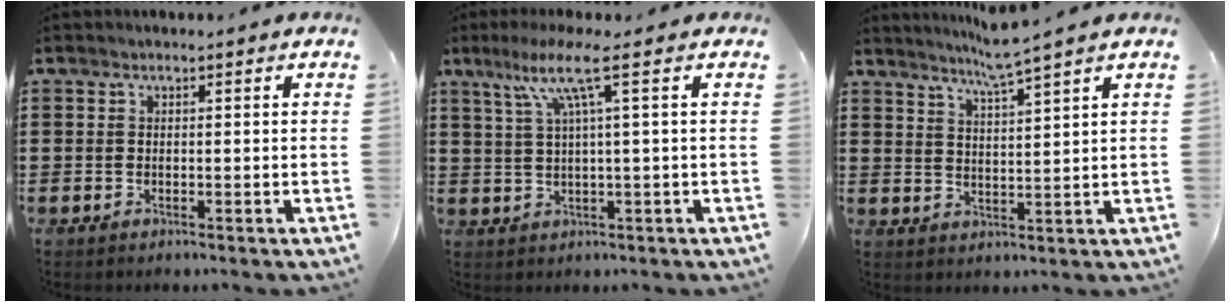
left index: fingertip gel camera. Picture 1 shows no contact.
{"total": 7.0, "force": [2.7, -0.1, 6.4], "torque": [-0.139, 0.000, 0.040]}
{"total": 4.7, "force": [4.0, -0.8, 2.3], "torque": [-0.057, -0.012, 0.069]}